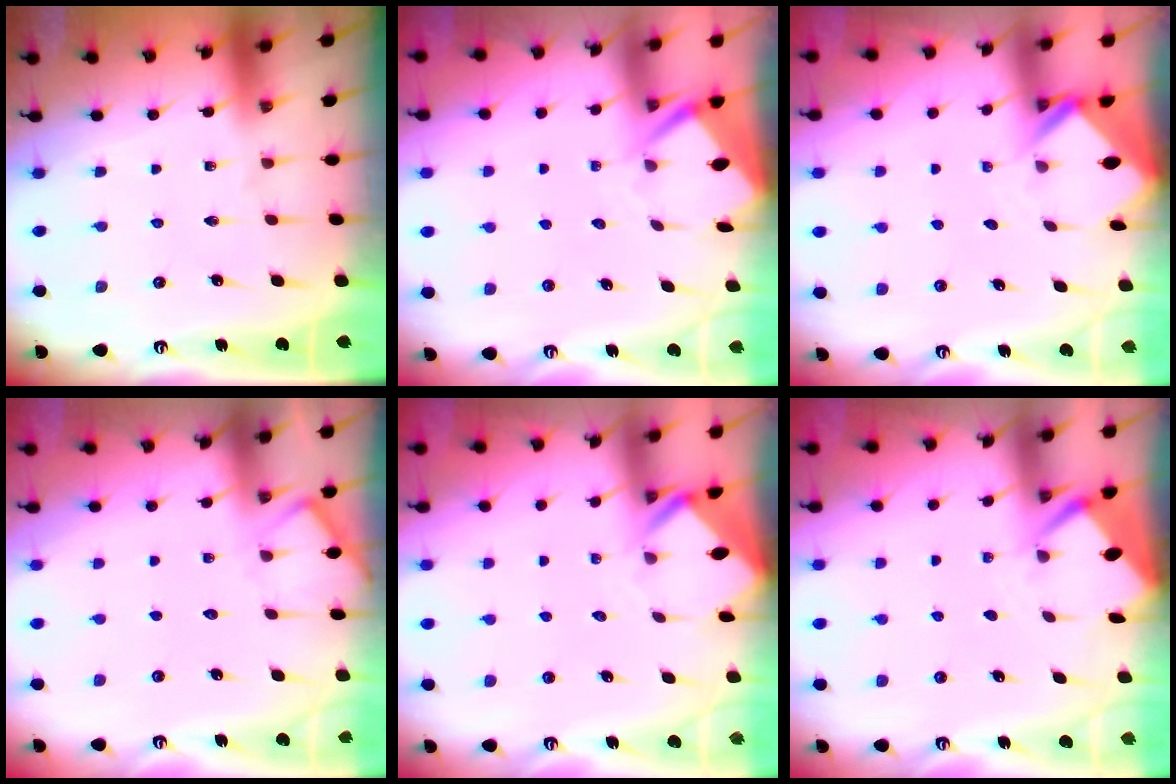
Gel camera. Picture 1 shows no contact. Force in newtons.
{"total": 3.4, "press": 3.4, "slide": 0.3}
{"total": 2.6, "press": 2.6, "slide": 0.1}
{"total": 5.0, "press": 5.0, "slide": 0.6}
{"total": 2.8, "press": 2.8, "slide": 0.2}
{"total": 2.9, "press": 2.8, "slide": 0.4}